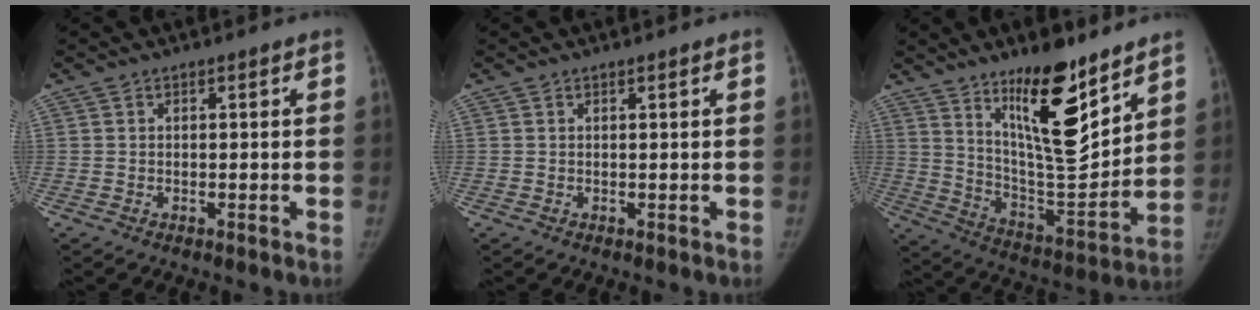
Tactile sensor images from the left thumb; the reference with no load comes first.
{"total": 0.0}
{"total": 18.9, "force": [12.0, 5.8, 13.4], "torque": [-0.173, -0.096, 0.209]}